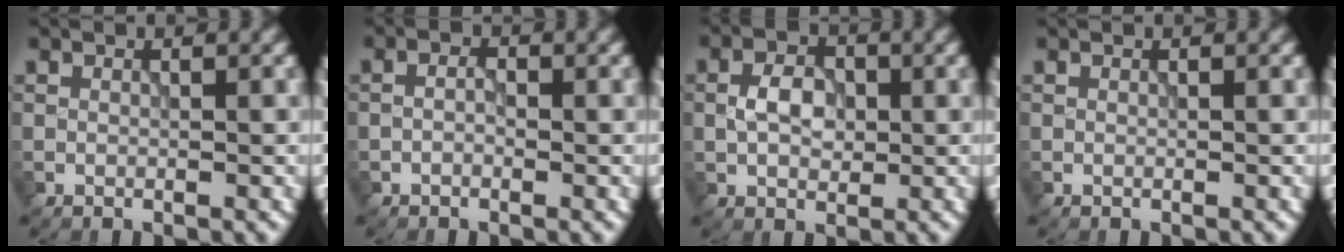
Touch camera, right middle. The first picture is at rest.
{"total": 0.8, "force": [-0.3, 0.5, 0.6], "torque": [-0.012, 0.002, -0.010]}
{"total": 3.1, "force": [0.1, 2.2, 2.2], "torque": [-0.044, 0.004, -0.002]}
{"total": 0.0}